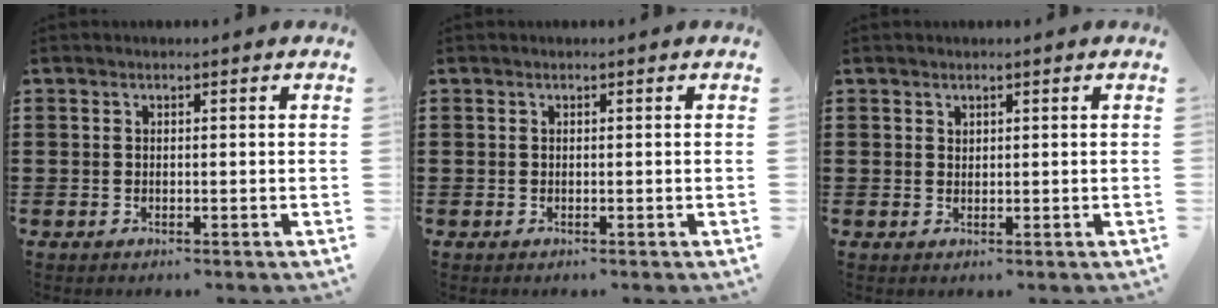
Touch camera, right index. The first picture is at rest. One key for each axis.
{"total": 0.0}
{"total": 0.7, "fx": 0.6, "fy": 0.5, "fz": 0.1, "tx": -0.003, "ty": 0.001, "tz": 0.012}